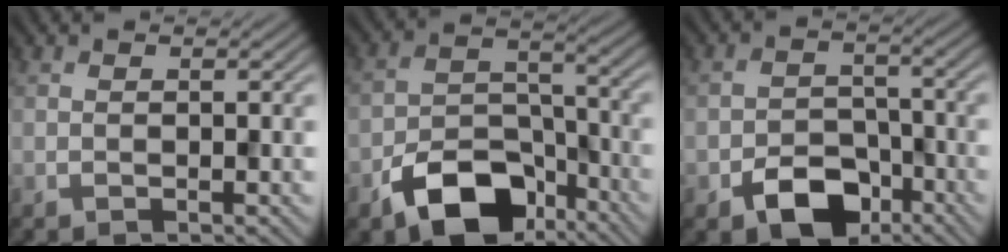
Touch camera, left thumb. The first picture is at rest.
{"total": 11.3, "force": [-7.1, 6.3, 6.2], "torque": [-0.111, -0.015, -0.129]}
{"total": 7.2, "force": [-4.2, 4.5, 3.7], "torque": [-0.059, -0.007, -0.081]}